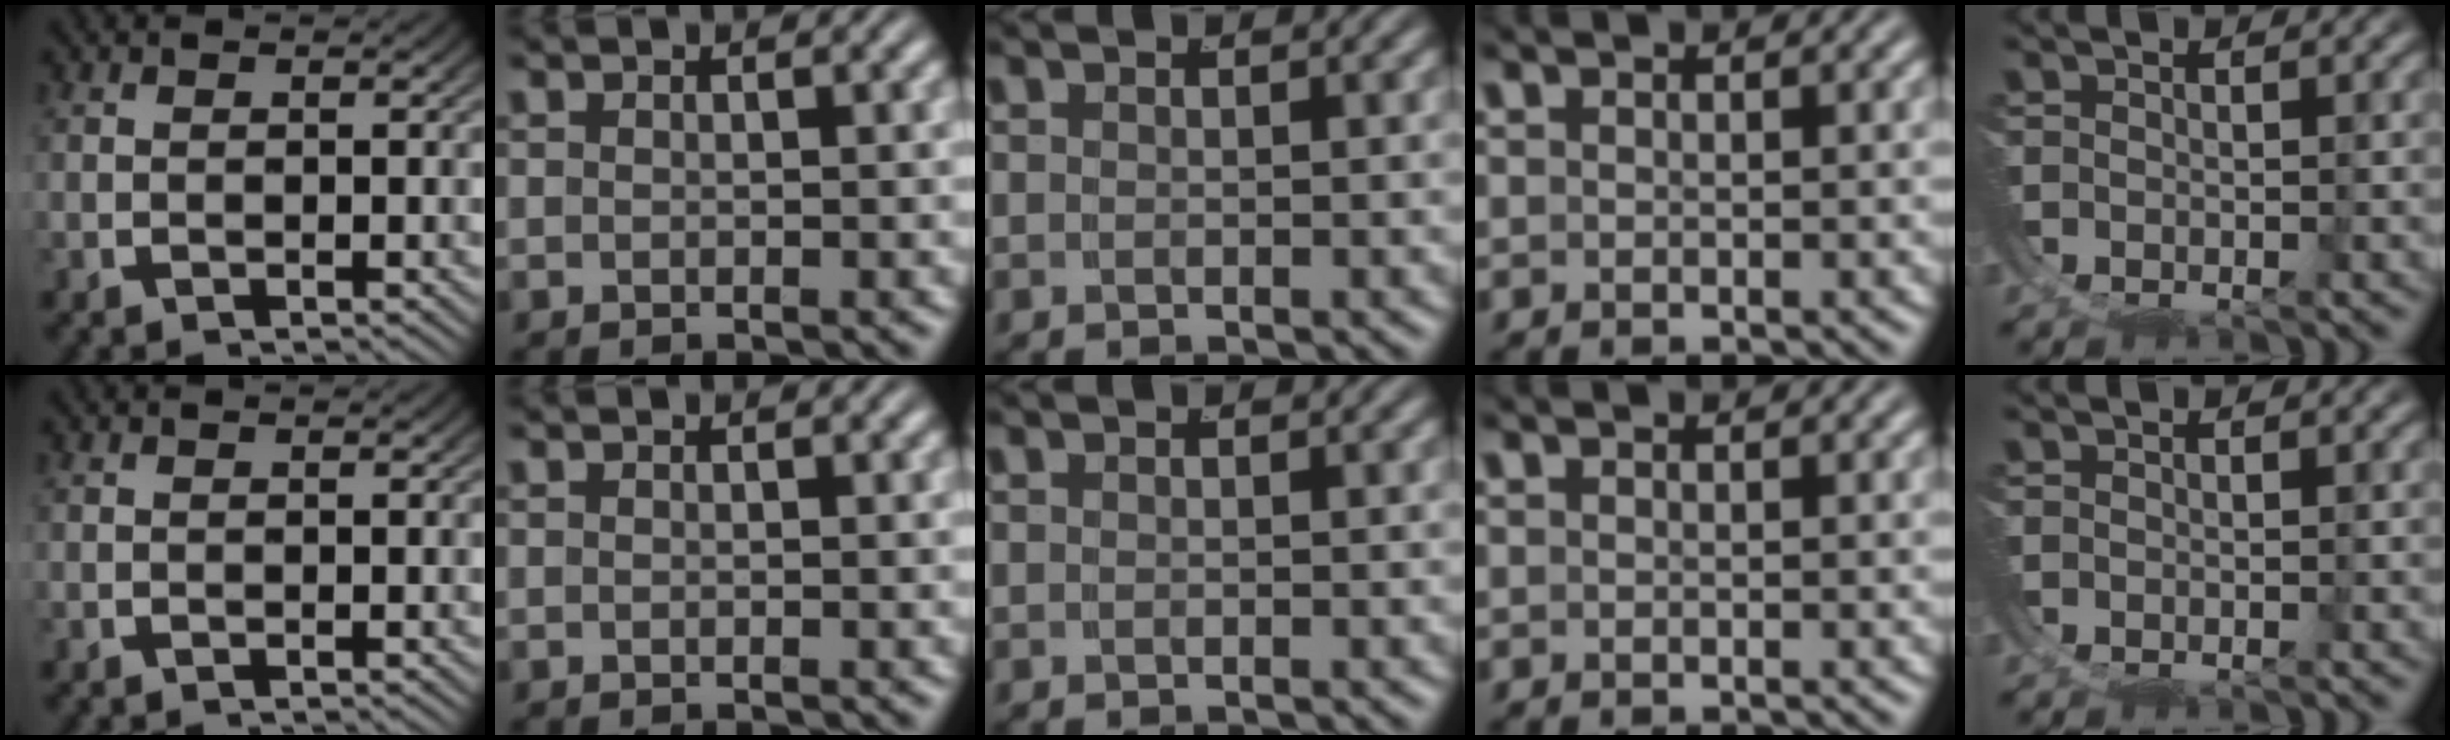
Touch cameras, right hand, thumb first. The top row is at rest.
{}